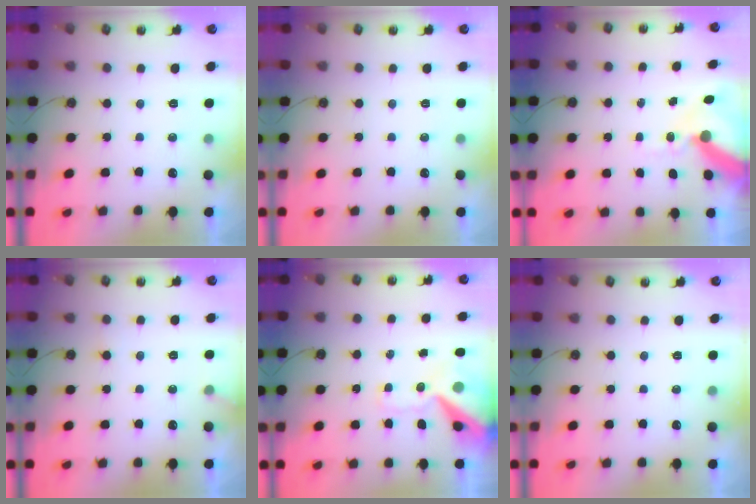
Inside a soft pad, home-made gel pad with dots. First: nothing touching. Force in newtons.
{"total": 0.0}
{"total": 11.5, "press": 11.4, "slide": 1.6}
{"total": 6.3, "press": 6.3, "slide": 0.4}
{"total": 13.7, "press": 13.5, "slide": 2.0}
{"total": 0.0}